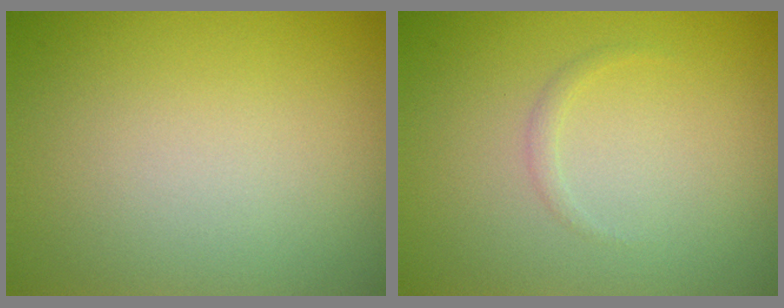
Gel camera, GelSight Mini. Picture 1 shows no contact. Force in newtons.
{"total": 0.6, "press": 0.6, "slide": 0.1}